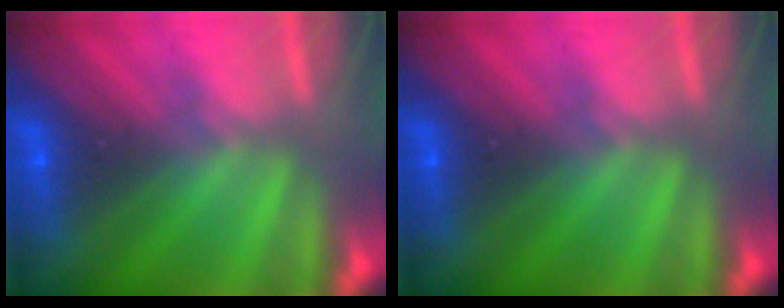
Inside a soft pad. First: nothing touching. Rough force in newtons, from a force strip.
{"total": 0.0}